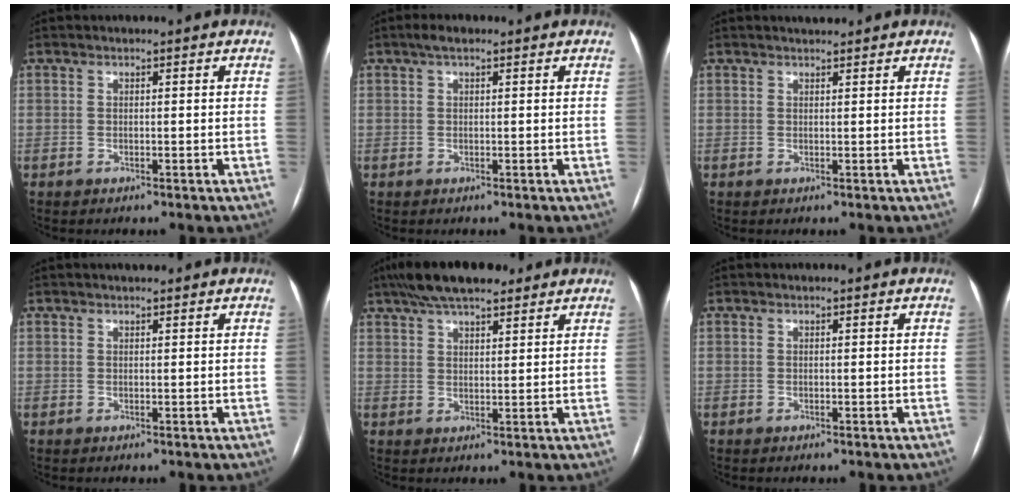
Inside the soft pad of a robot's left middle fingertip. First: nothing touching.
{"total": 1.9, "force": [1.2, 0.6, 1.3], "torque": [-0.028, 0.017, 0.022]}
{"total": 1.6, "force": [1.5, 0.2, 0.6], "torque": [-0.014, 0.009, 0.026]}
{"total": 1.6, "force": [1.3, 0.2, 0.8], "torque": [-0.015, 0.011, 0.021]}
{"total": 10.8, "force": [8.3, 2.9, 6.2], "torque": [-0.107, 0.037, 0.140]}
{"total": 0.0}